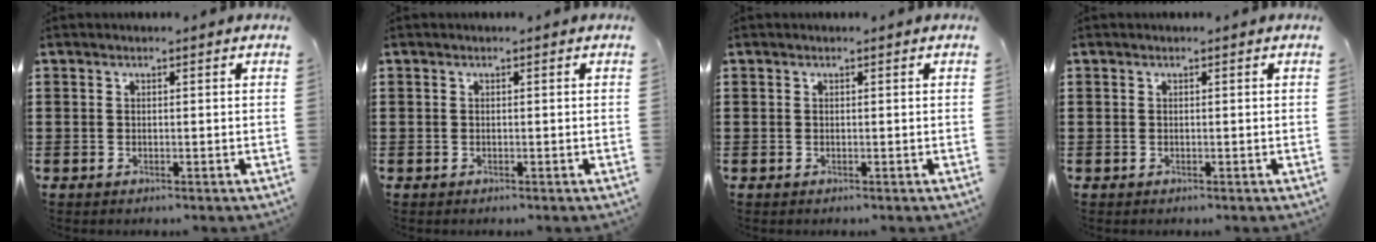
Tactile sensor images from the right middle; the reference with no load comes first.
{"total": 0.0}
{"total": 0.0}
{"total": 0.0}